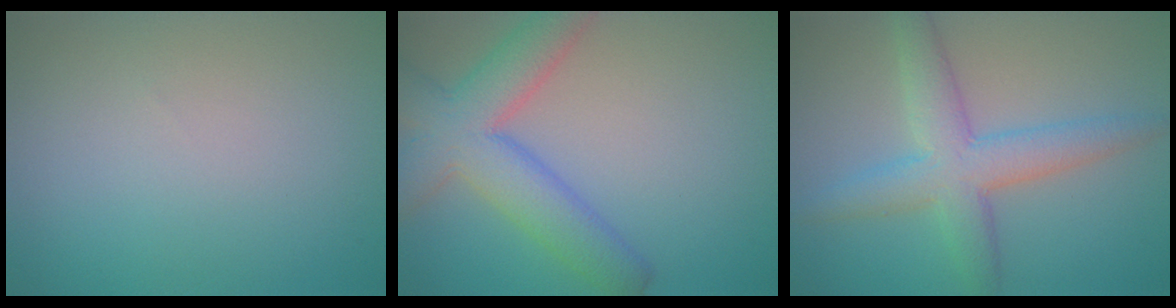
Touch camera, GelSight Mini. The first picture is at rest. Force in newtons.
{"total": 7.3, "press": 7.3, "slide": 0.4}
{"total": 5.2, "press": 5.2, "slide": 0.2}